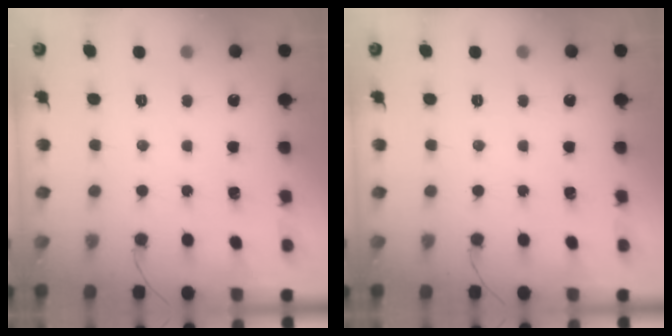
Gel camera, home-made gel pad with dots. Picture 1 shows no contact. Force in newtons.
{"total": 0.0}